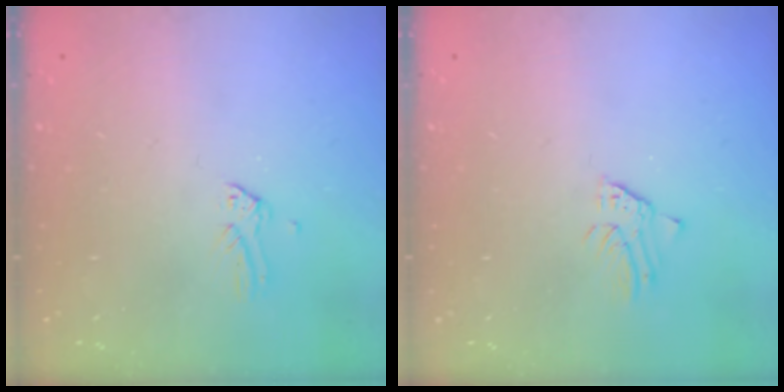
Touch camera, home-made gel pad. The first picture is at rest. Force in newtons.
{"total": 1.2, "press": 1.2, "slide": 0.2}